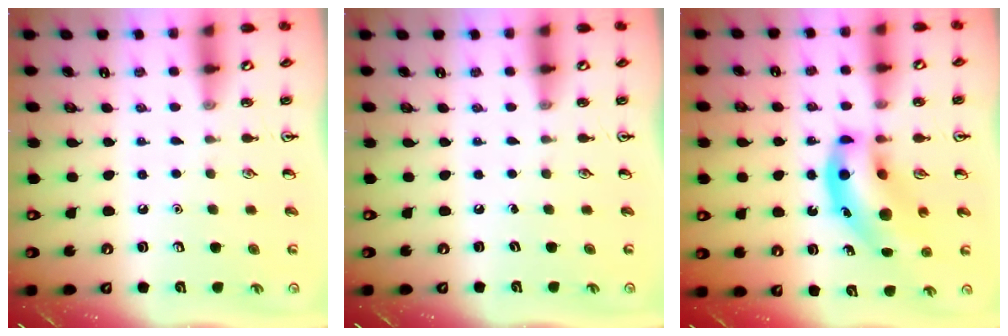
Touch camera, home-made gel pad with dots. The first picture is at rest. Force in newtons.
{"total": 0.0}
{"total": 13.6, "press": 13.1, "slide": 3.7}